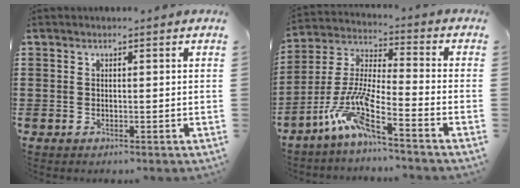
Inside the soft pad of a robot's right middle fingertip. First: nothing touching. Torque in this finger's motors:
{"motor_torque": [2.14, 0.00, 0.70, 0.21]}